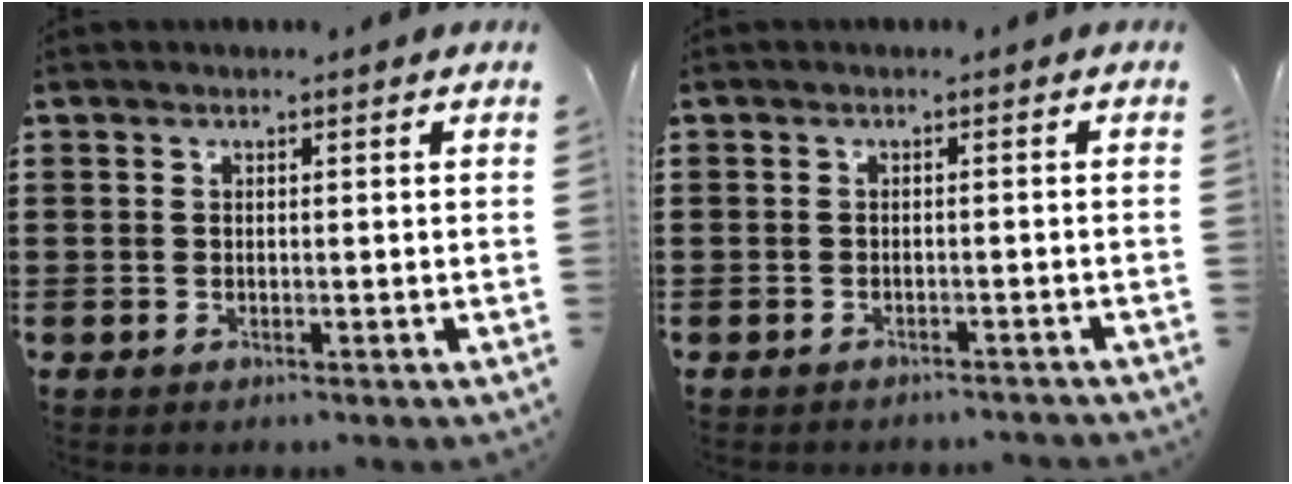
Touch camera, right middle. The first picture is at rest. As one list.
[{"total": 1.1, "force": [-1.1, -0.1, 0.0], "torque": [-0.004, -0.001, -0.022]}]